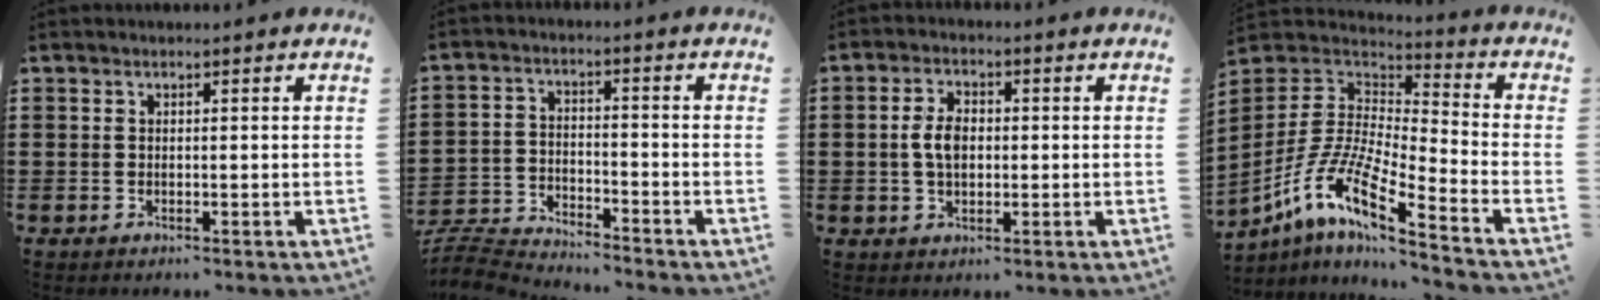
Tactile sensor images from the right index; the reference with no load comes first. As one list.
[{"total": 5.8, "force": [-5.7, 0.5, 0.5], "torque": [-0.027, 0.002, -0.121]}, {"total": 4.5, "force": [0.1, 2.7, 3.6], "torque": [-0.089, 0.005, -0.004]}, {"total": 9.6, "force": [-6.9, 1.4, 6.6], "torque": [-0.159, -0.021, -0.150]}]